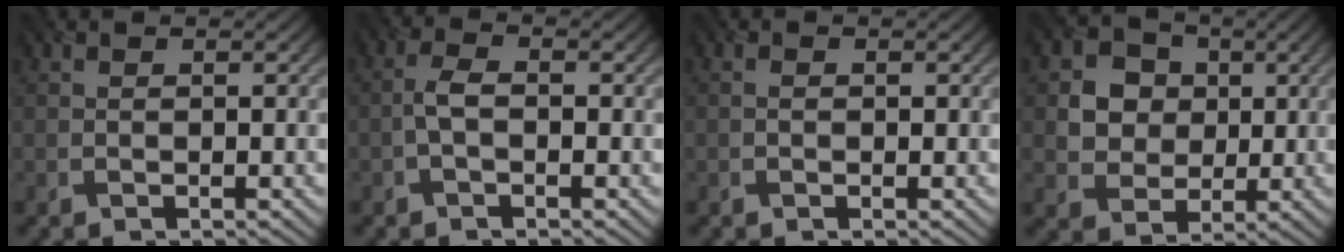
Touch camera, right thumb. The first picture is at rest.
{"total": 2.4, "force": [-0.6, 1.2, 2.0], "torque": [-0.047, 0.007, -0.017]}
{"total": 0.6, "force": [-0.1, 0.5, 0.4], "torque": [-0.007, -0.001, -0.001]}
{"total": 6.4, "force": [1.1, 5.7, 2.8], "torque": [-0.076, 0.003, 0.007]}